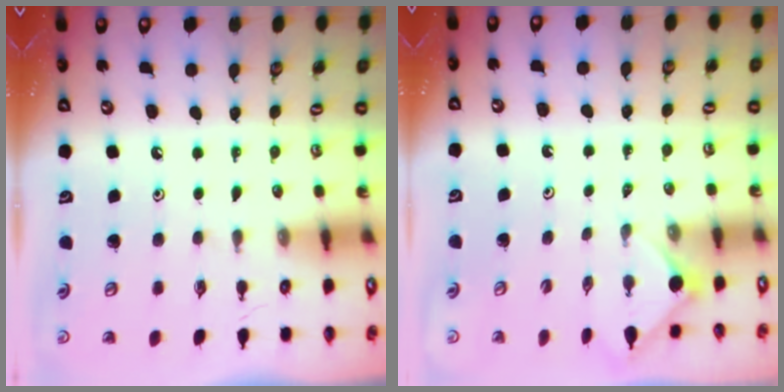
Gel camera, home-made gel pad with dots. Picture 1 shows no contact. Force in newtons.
{"total": 1.8, "press": 1.8, "slide": 0.4}